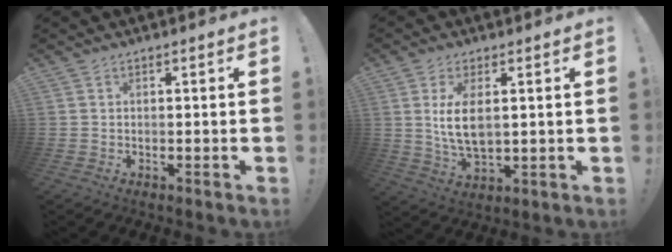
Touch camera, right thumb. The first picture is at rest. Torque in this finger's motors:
{"motor_torque": [0.05, 0.19, 0.44, 0.66, 0.03]}